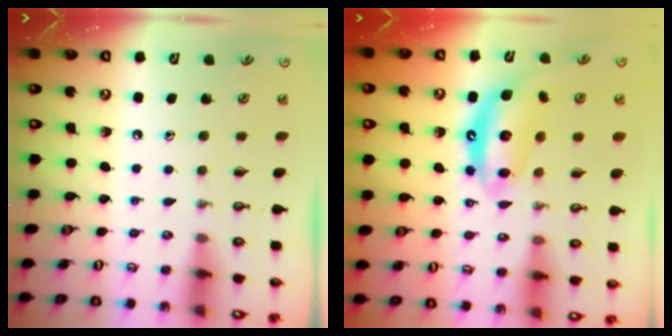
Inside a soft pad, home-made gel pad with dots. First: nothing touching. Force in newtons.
{"total": 10.9, "press": 10.8, "slide": 1.0}